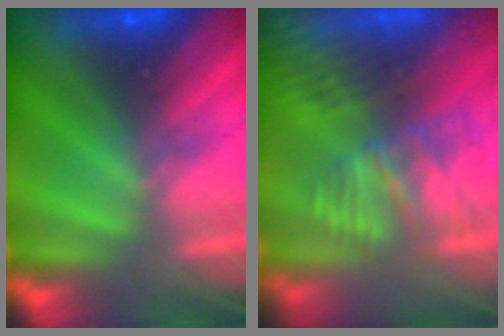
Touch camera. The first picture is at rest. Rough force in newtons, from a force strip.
{"total": 7.3}